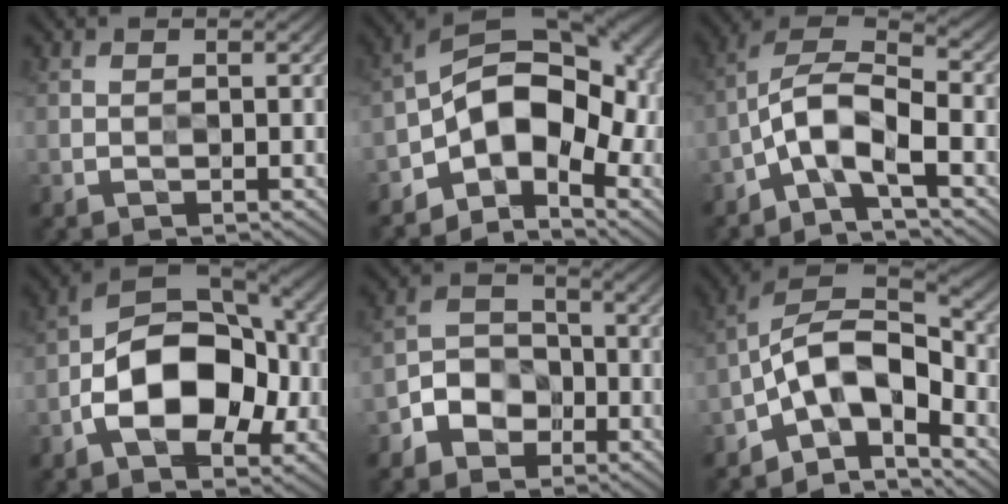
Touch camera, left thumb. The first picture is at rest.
{"total": 11.9, "force": [-3.8, 7.1, 8.7], "torque": [-0.121, -0.003, -0.079]}
{"total": 7.9, "force": [-3.7, 3.0, 6.2], "torque": [-0.120, 0.011, -0.085]}
{"total": 12.3, "force": [-3.1, 7.1, 9.5], "torque": [-0.158, -0.008, -0.062]}
{"total": 4.8, "force": [-2.7, 3.6, 1.9], "torque": [-0.033, 0.003, -0.065]}
{"total": 11.1, "force": [-5.7, 5.1, 8.0], "torque": [-0.133, 0.000, -0.123]}